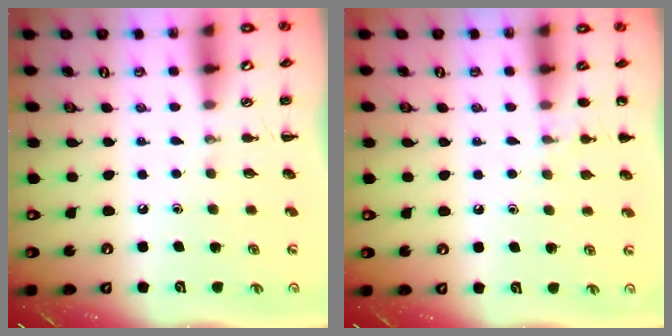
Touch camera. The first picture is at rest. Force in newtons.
{"total": 6.5, "press": 6.4, "slide": 1.4}